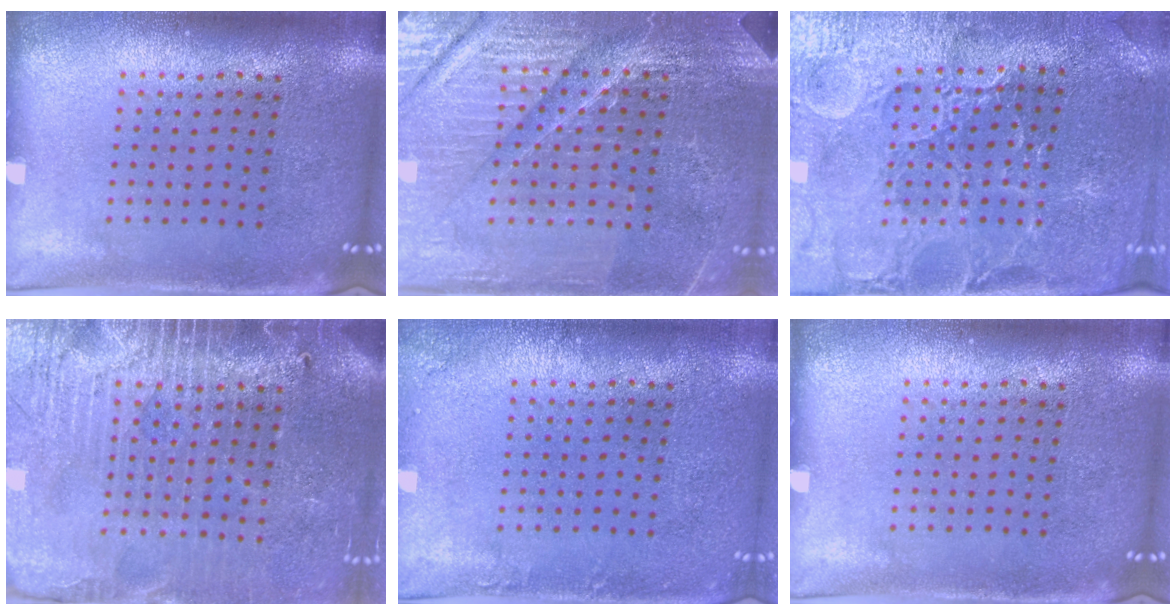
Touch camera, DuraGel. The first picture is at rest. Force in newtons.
{"total": 4.8, "press": 4.6, "slide": 1.4}
{"total": 3.4, "press": 3.4, "slide": 0.5}
{"total": 3.9, "press": 3.6, "slide": 1.5}
{"total": 1.0, "press": 1.0, "slide": 0.2}
{"total": 0.0}